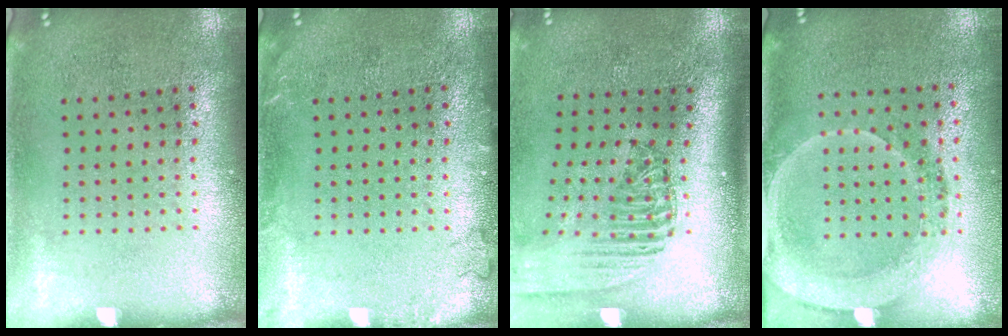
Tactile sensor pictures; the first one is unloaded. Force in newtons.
{"total": 1.1, "press": 1.0, "slide": 0.3}
{"total": 2.4, "press": 1.8, "slide": 1.6}
{"total": 1.8, "press": 1.6, "slide": 0.8}